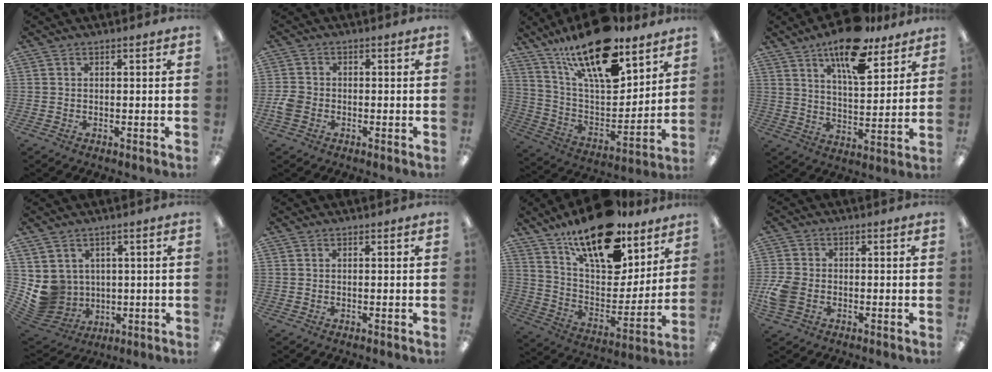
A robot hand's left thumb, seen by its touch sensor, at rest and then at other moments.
{"total": 3.8, "force": [-1.5, 2.8, 2.1], "torque": [-0.039, 0.008, -0.027]}
{"total": 23.0, "force": [15.8, 8.3, 14.5], "torque": [-0.258, -0.097, 0.269]}
{"total": 15.8, "force": [11.3, 5.7, 9.4], "torque": [-0.146, -0.060, 0.188]}
{"total": 7.8, "force": [1.3, 7.6, 1.4], "torque": [-0.064, -0.017, 0.036]}
{"total": 0.0}
{"total": 21.0, "force": [15.8, 8.2, 11.2], "torque": [-0.196, -0.103, 0.276]}
{"total": 6.3, "force": [-1.8, 4.6, 4.0], "torque": [-0.088, 0.008, -0.033]}